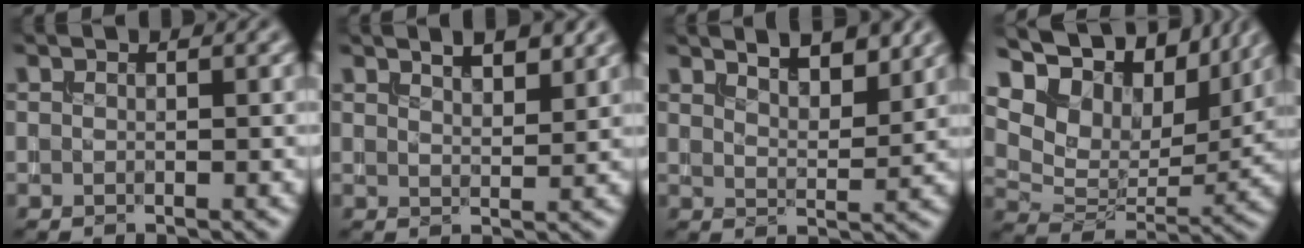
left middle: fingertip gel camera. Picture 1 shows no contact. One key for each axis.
{"total": 3.3, "fx": 2.5, "fy": 0.9, "fz": 2.0, "tx": -0.017, "ty": 0.008, "tz": 0.030}
{"total": 4.8, "fx": 3.8, "fy": 1.4, "fz": 2.6, "tx": -0.022, "ty": 0.013, "tz": 0.038}
{"total": 13.8, "fx": 8.8, "fy": 7.7, "fz": 7.3, "tx": -0.162, "ty": 0.036, "tz": 0.136}